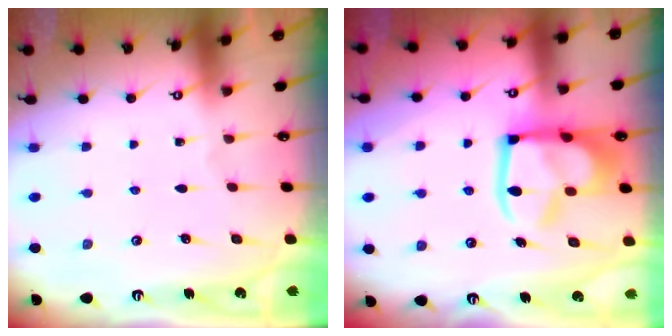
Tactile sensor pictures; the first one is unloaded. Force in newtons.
{"total": 17.4, "press": 17.3, "slide": 2.2}